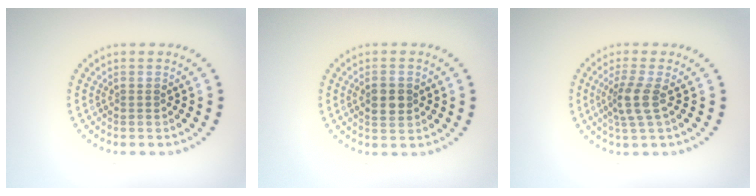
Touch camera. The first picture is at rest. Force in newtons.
{"total": 2.4, "press": 2.4, "slide": 0.1}
{"total": 2.8, "press": 2.1, "slide": 1.9}